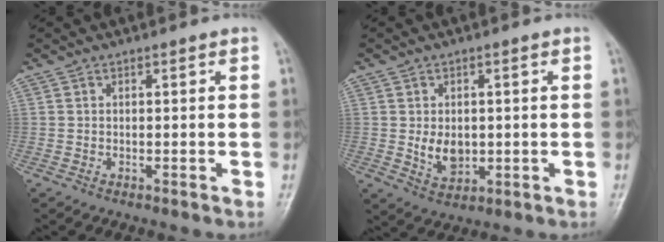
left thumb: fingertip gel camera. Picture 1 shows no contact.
{"total": 5.4, "force": [0.1, 4.0, 3.7], "torque": [-0.043, -0.008, 0.012]}